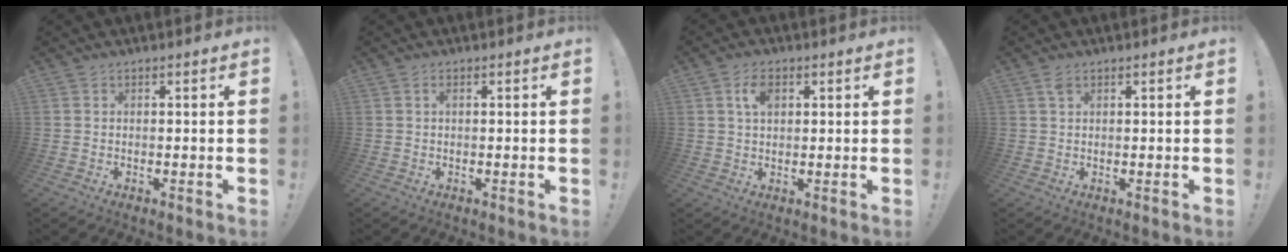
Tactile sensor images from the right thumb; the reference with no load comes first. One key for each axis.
{"total": 0.8, "fx": 0.0, "fy": 0.2, "fz": 0.8, "tx": -0.016, "ty": 0.003, "tz": -0.001}
{"total": 5.1, "fx": 1.8, "fy": 3.1, "fz": 3.7, "tx": -0.060, "ty": 0.001, "tz": 0.028}
{"total": 1.5, "fx": 0.9, "fy": 0.7, "fz": 1.0, "tx": -0.022, "ty": 0.001, "tz": 0.017}